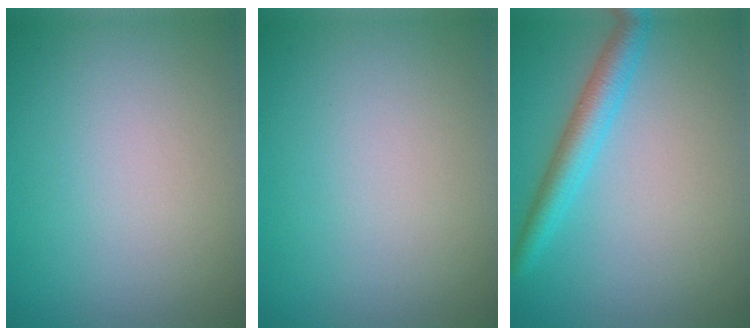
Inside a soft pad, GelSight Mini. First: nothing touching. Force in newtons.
{"total": 0.0}
{"total": 3.5, "press": 3.5, "slide": 0.1}